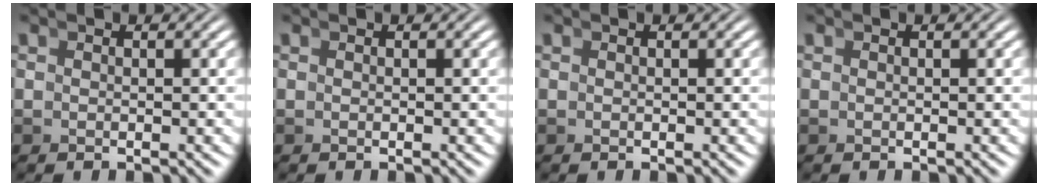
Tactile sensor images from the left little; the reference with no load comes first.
{"total": 0.0}
{"total": 0.0}
{"total": 0.0}